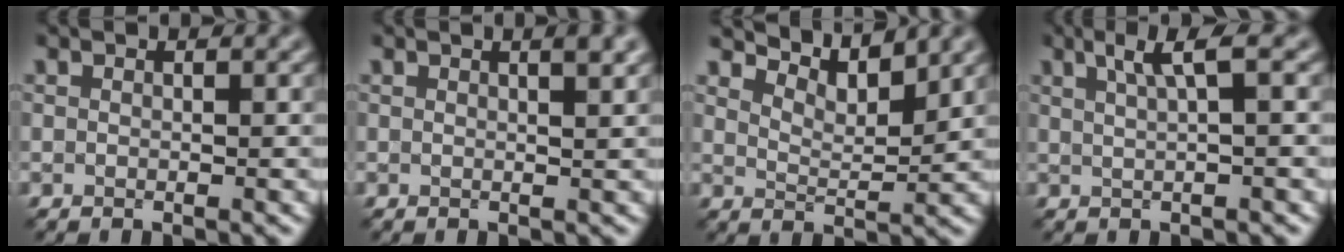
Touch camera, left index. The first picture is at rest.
{"total": 2.0, "force": [1.1, 0.5, 1.6], "torque": [-0.013, 0.003, 0.010]}
{"total": 5.1, "force": [4.7, 0.8, 1.7], "torque": [-0.038, -0.001, 0.071]}
{"total": 3.2, "force": [1.4, 0.6, 2.8], "torque": [-0.037, 0.007, 0.023]}